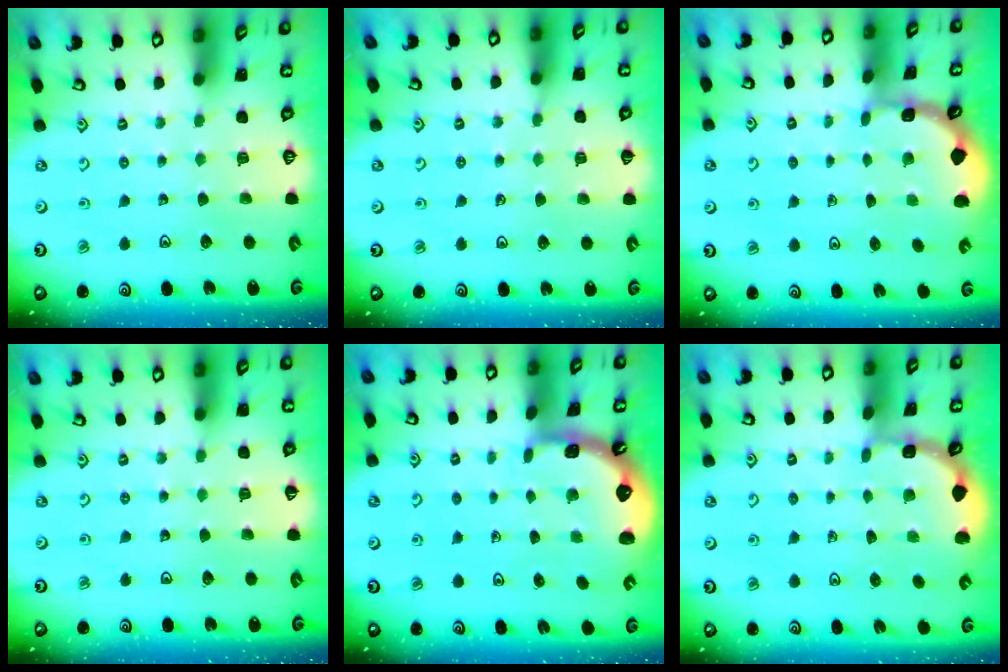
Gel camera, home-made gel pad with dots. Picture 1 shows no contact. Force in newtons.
{"total": 3.8, "press": 3.7, "slide": 0.6}
{"total": 1.6, "press": 1.5, "slide": 0.2}
{"total": 2.1, "press": 2.1, "slide": 0.2}
{"total": 1.0, "press": 1.0, "slide": 0.2}
{"total": 1.6, "press": 1.6, "slide": 0.2}